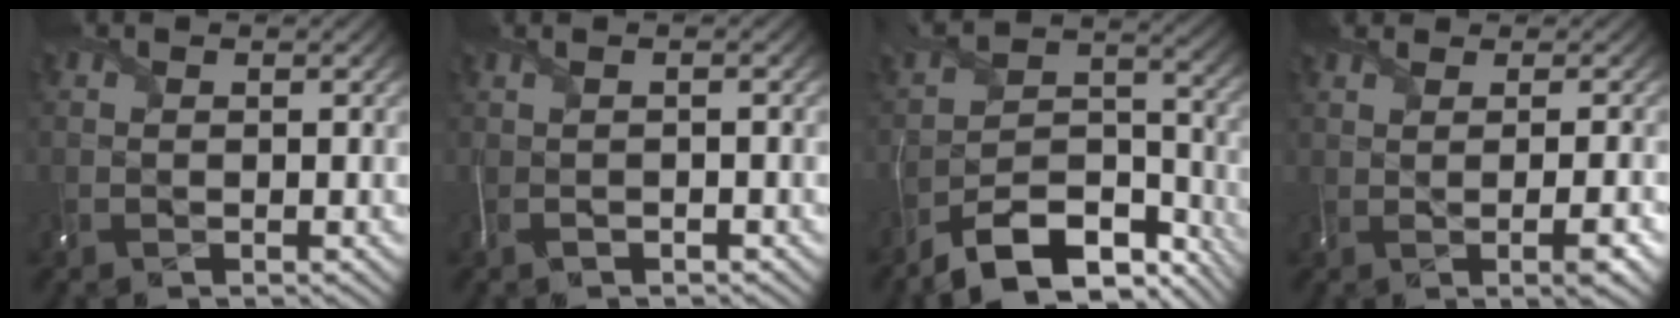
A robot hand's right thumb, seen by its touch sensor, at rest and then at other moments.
{"total": 1.1, "force": [-0.5, -0.2, 0.9], "torque": [-0.010, 0.006, -0.023]}
{"total": 12.7, "force": [-10.6, 3.9, 5.7], "torque": [-0.086, -0.006, -0.184]}
{"total": 4.1, "force": [1.2, 1.1, 3.8], "torque": [-0.035, 0.020, -0.003]}